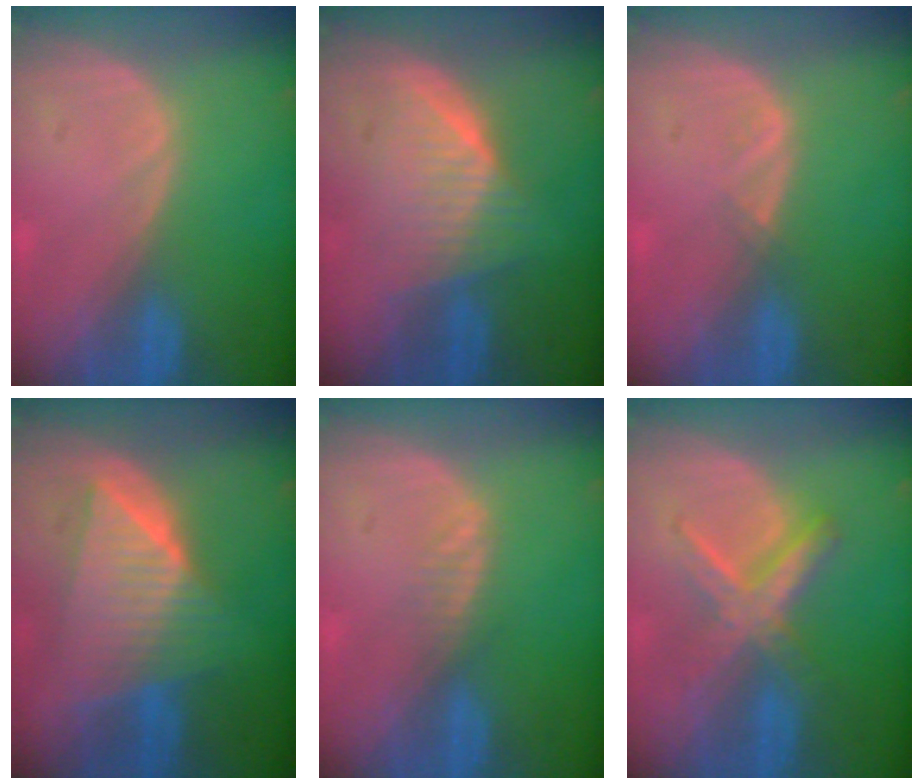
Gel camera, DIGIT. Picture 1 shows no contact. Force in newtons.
{"total": 6.3, "press": 6.2, "slide": 1.5}
{"total": 1.0, "press": 0.9, "slide": 0.5}
{"total": 9.2, "press": 9.2, "slide": 0.5}
{"total": 1.6, "press": 1.6, "slide": 0.1}
{"total": 5.9, "press": 5.9, "slide": 0.2}